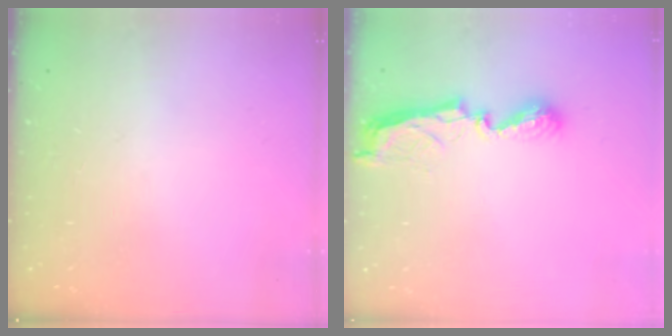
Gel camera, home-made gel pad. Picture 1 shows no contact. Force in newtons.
{"total": 7.7, "press": 7.6, "slide": 0.7}